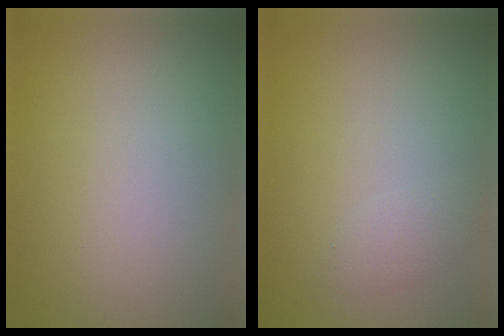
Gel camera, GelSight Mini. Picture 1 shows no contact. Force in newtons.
{"total": 1.2, "press": 1.2, "slide": 0.0}